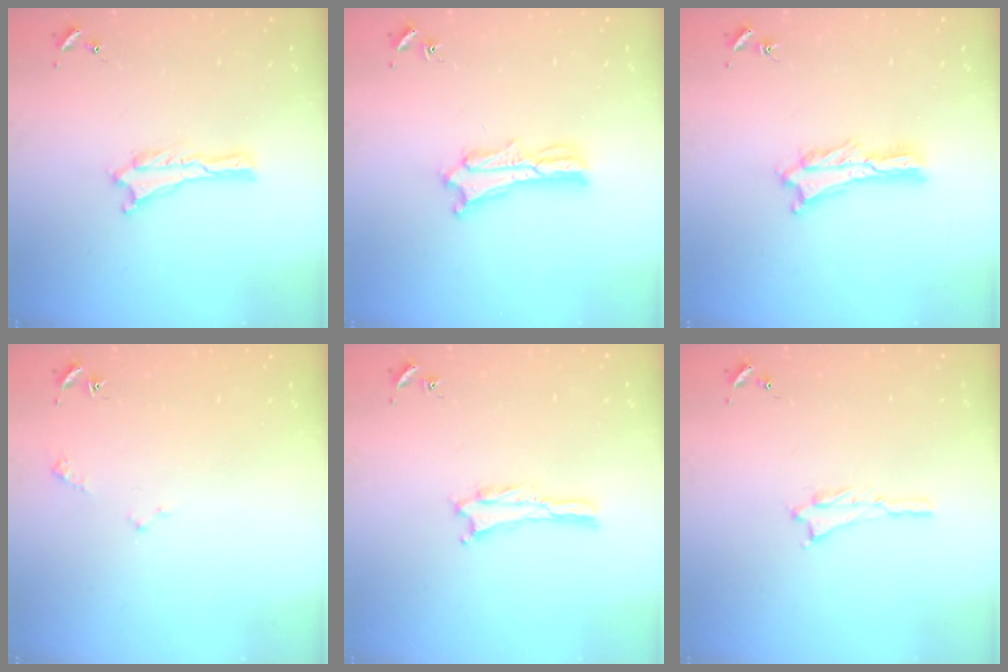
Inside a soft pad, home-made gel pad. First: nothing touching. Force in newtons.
{"total": 4.0, "press": 4.0, "slide": 0.4}
{"total": 1.8, "press": 1.8, "slide": 0.2}
{"total": 1.6, "press": 1.6, "slide": 0.2}
{"total": 0.0}
{"total": 0.8, "press": 0.8, "slide": 0.2}